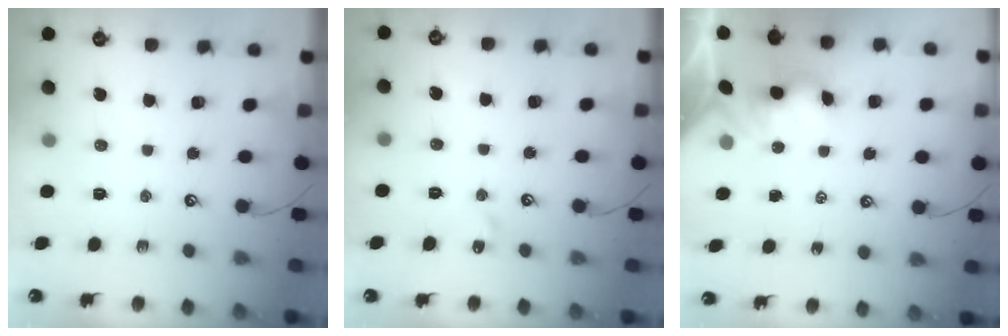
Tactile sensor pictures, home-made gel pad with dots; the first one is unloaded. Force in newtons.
{"total": 7.0, "press": 6.9, "slide": 0.5}
{"total": 3.6, "press": 3.6, "slide": 0.2}